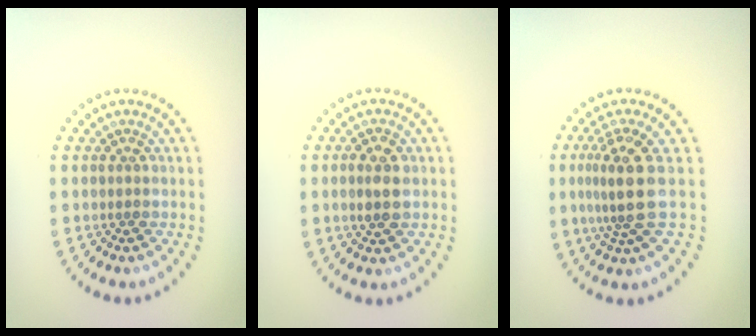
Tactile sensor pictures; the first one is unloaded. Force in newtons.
{"total": 2.4, "press": 2.4, "slide": 0.2}
{"total": 3.9, "press": 3.0, "slide": 2.4}